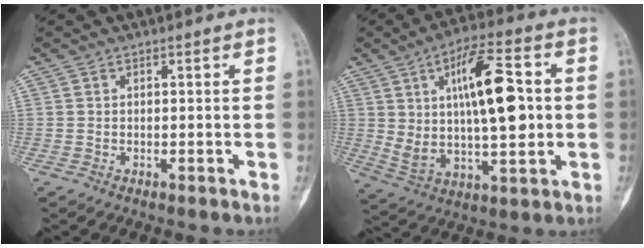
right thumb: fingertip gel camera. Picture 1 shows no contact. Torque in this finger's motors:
{"motor_torque": [-0.19, 2.58, 0.22, 0.15, 0.49]}